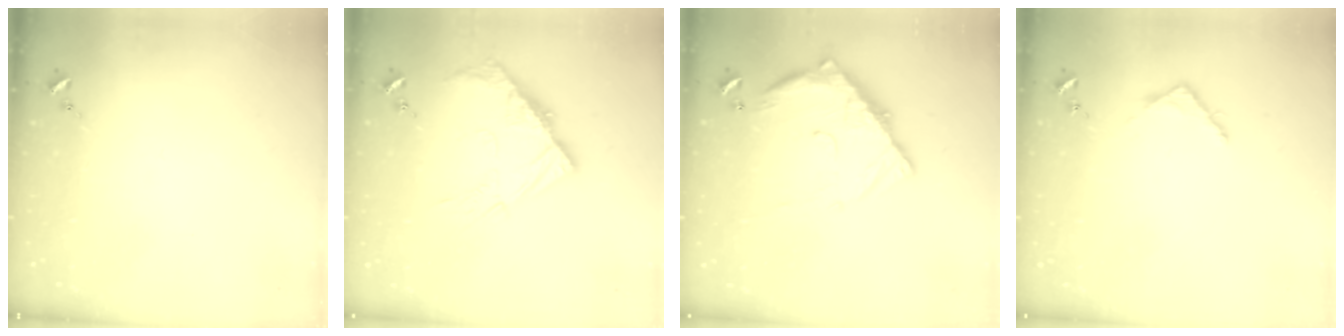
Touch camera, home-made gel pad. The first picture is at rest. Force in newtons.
{"total": 12.2, "press": 12.1, "slide": 0.9}
{"total": 14.4, "press": 14.4, "slide": 1.3}
{"total": 3.5, "press": 3.5, "slide": 0.3}